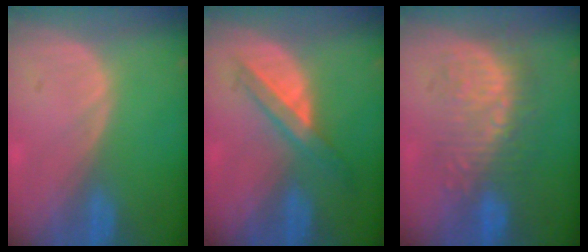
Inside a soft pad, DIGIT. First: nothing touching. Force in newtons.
{"total": 5.8, "press": 5.2, "slide": 2.6}
{"total": 8.9, "press": 8.7, "slide": 1.8}